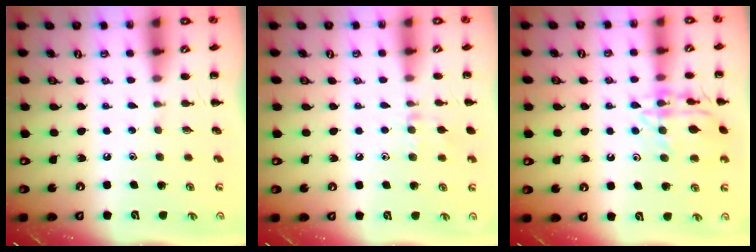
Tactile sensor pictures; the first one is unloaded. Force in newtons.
{"total": 6.4, "press": 6.0, "slide": 2.3}
{"total": 13.9, "press": 13.9, "slide": 0.1}